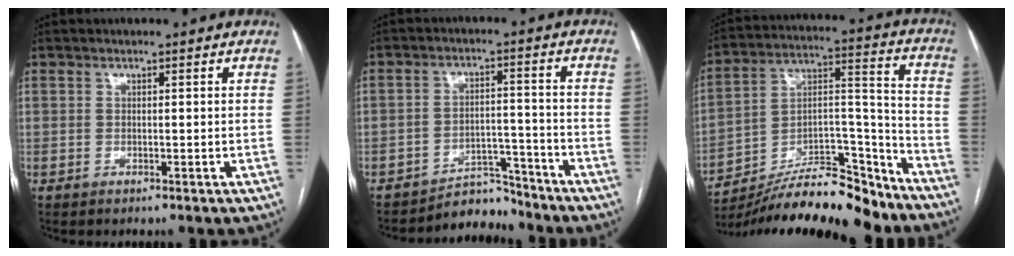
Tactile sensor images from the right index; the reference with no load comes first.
{"total": 5.7, "force": [-5.6, 1.2, -0.7], "torque": [0.017, 0.029, -0.084]}
{"total": 21.4, "force": [-19.1, 3.9, 8.8], "torque": [-0.150, 0.029, -0.311]}